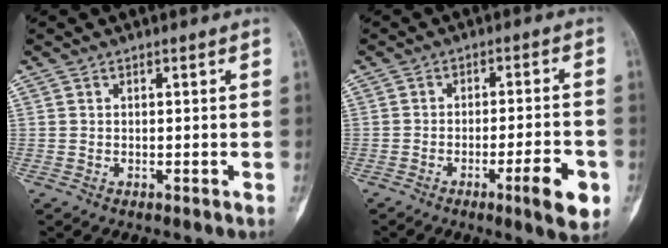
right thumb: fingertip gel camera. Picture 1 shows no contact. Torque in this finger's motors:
{"motor_torque": [-0.01, 0.24, -0.19, 0.04, -0.01]}